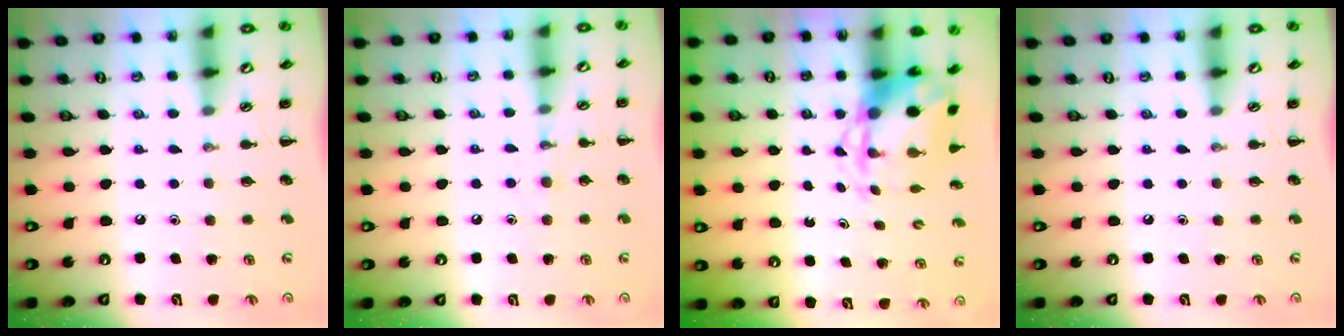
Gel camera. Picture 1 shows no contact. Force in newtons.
{"total": 6.7, "press": 6.5, "slide": 1.5}
{"total": 5.4, "press": 5.3, "slide": 0.7}
{"total": 0.0}